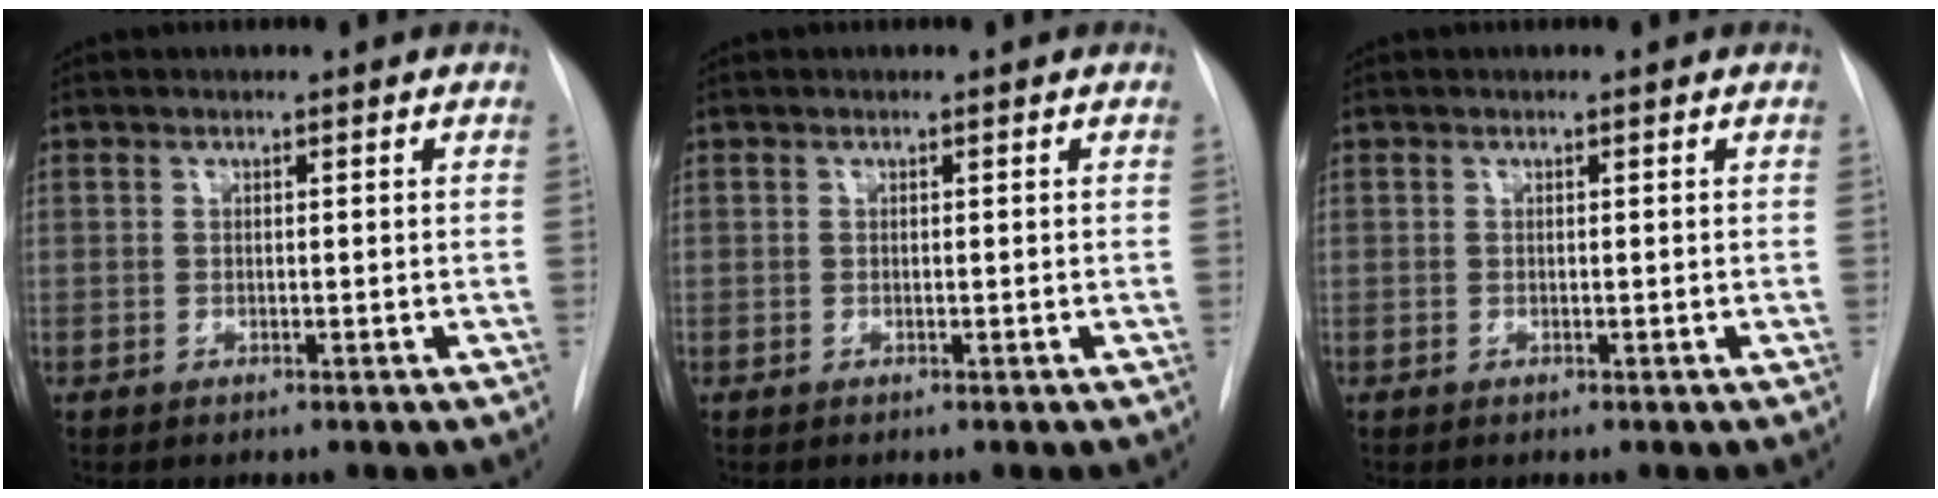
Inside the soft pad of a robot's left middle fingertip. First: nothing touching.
{"total": 0.0}
{"total": 0.0}